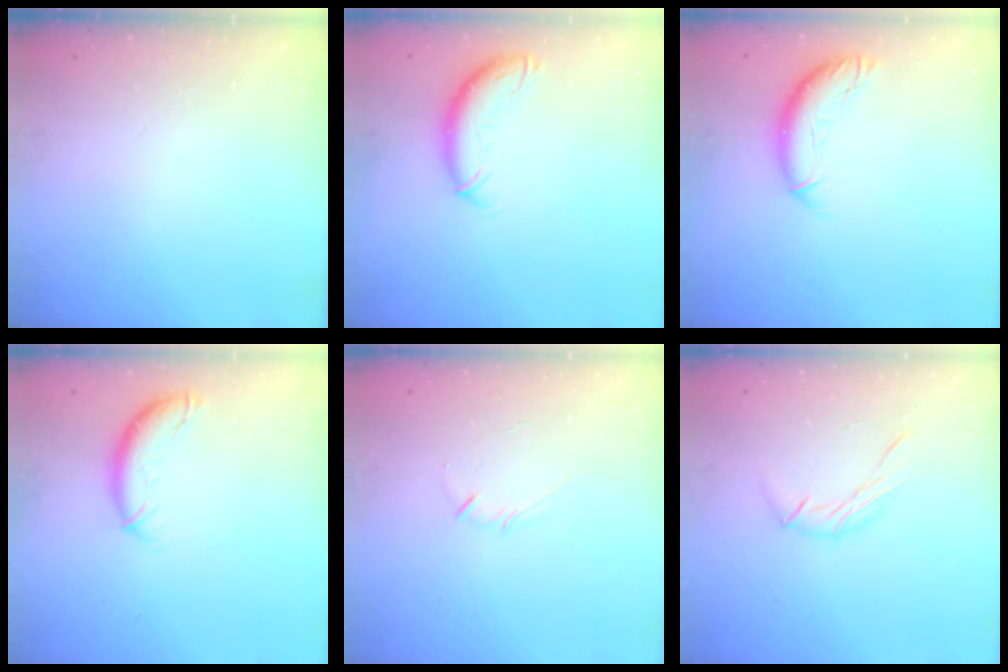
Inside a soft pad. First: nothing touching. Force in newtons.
{"total": 9.7, "press": 9.7, "slide": 0.9}
{"total": 10.2, "press": 10.1, "slide": 0.9}
{"total": 9.4, "press": 9.4, "slide": 0.5}
{"total": 2.9, "press": 2.8, "slide": 0.6}
{"total": 6.0, "press": 6.0, "slide": 0.3}